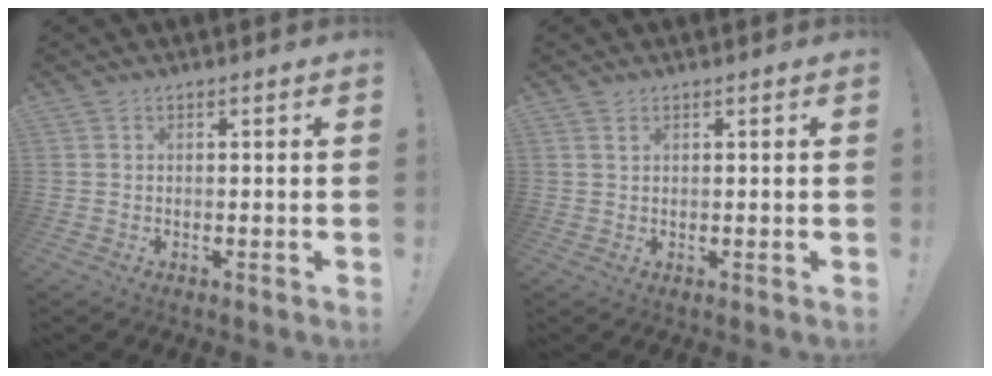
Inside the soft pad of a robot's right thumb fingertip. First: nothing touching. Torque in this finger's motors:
{"motor_torque": [0.13, -0.02, 0.00, 0.05, 0.00]}